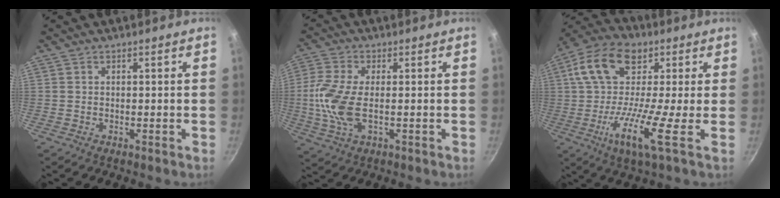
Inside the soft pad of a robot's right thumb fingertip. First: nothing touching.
{"total": 9.9, "force": [-0.8, 4.5, 8.7], "torque": [-0.201, 0.000, -0.024]}
{"total": 16.0, "force": [0.4, 6.5, 14.7], "torque": [-0.260, 0.012, -0.025]}